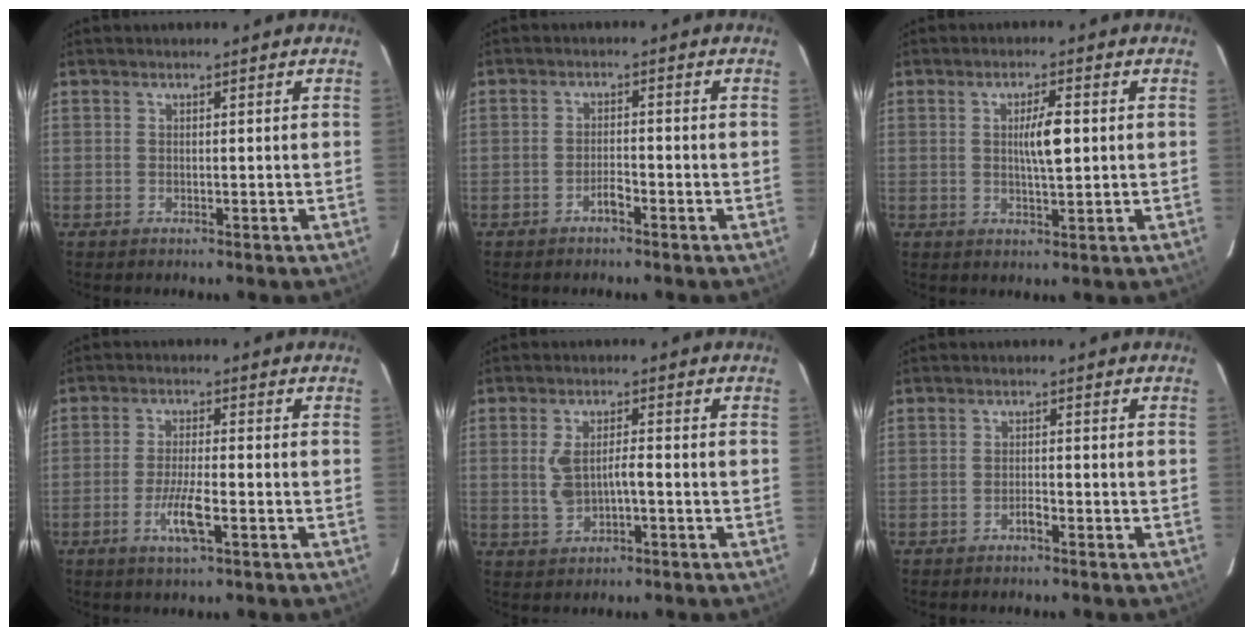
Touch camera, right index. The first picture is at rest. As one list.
[{"total": 1.9, "force": [-1.4, 0.4, 1.3], "torque": [-0.021, 0.002, -0.025]}, {"total": 4.6, "force": [0.6, 0.6, 4.5], "torque": [-0.077, 0.001, 0.009]}, {"total": 5.6, "force": [-2.3, 0.6, 5.1], "torque": [-0.098, -0.007, -0.042]}, {"total": 4.8, "force": [-0.5, 1.8, 4.4], "torque": [-0.090, 0.006, -0.003]}, {"total": 1.3, "force": [-0.9, 0.2, 0.8], "torque": [-0.014, 0.002, -0.016]}]